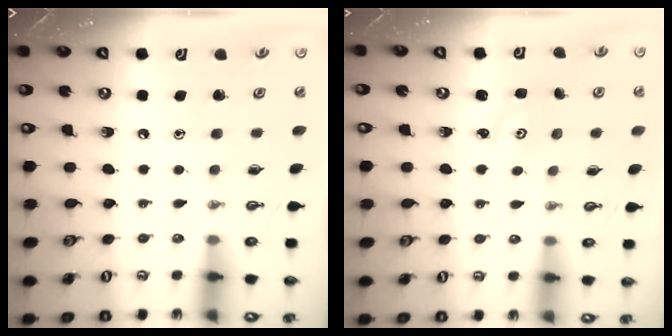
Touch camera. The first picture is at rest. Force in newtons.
{"total": 1.7, "press": 1.6, "slide": 0.3}